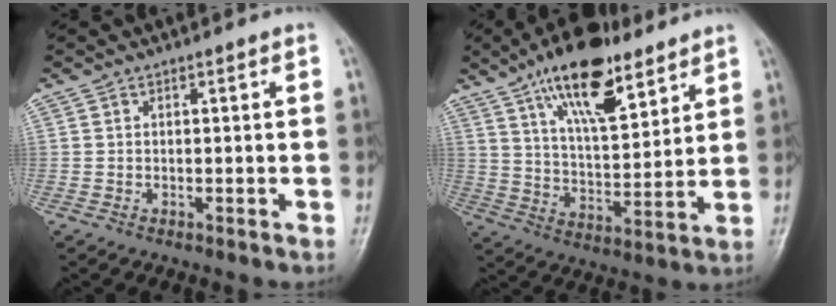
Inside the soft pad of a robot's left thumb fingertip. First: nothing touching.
{"total": 17.0, "force": [10.4, 6.6, 11.7], "torque": [-0.165, -0.046, 0.180]}